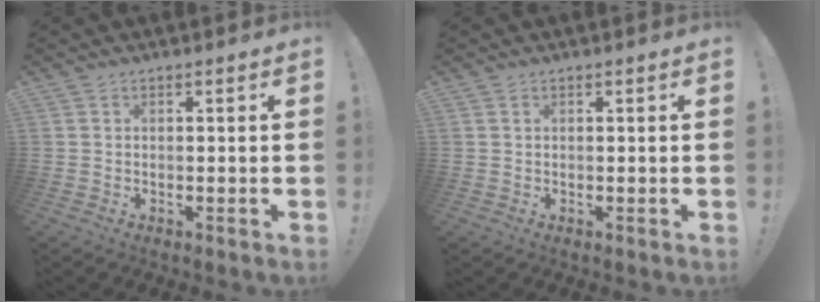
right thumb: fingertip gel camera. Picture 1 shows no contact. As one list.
[{"total": 0.0}]